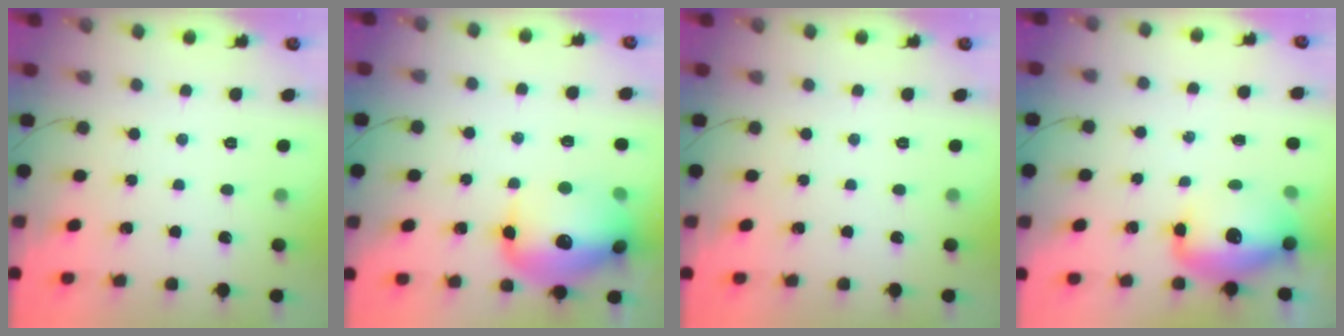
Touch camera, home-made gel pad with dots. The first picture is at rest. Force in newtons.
{"total": 20.1, "press": 20.0, "slide": 2.5}
{"total": 0.0}
{"total": 12.9, "press": 12.4, "slide": 3.4}